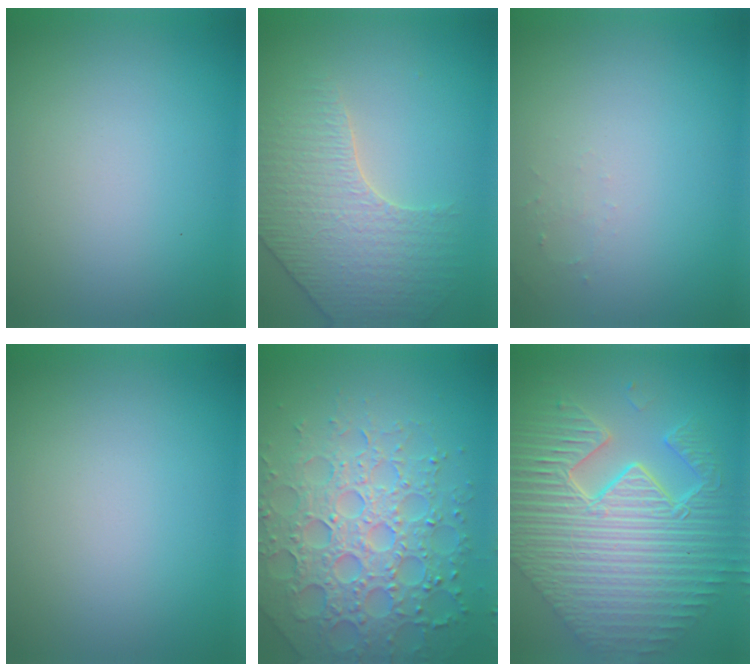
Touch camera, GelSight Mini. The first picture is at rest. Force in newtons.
{"total": 3.8, "press": 3.8, "slide": 0.5}
{"total": 0.8, "press": 0.8, "slide": 0.3}
{"total": 0.0}
{"total": 7.3, "press": 7.2, "slide": 1.6}
{"total": 12.5, "press": 8.2, "slide": 9.5}